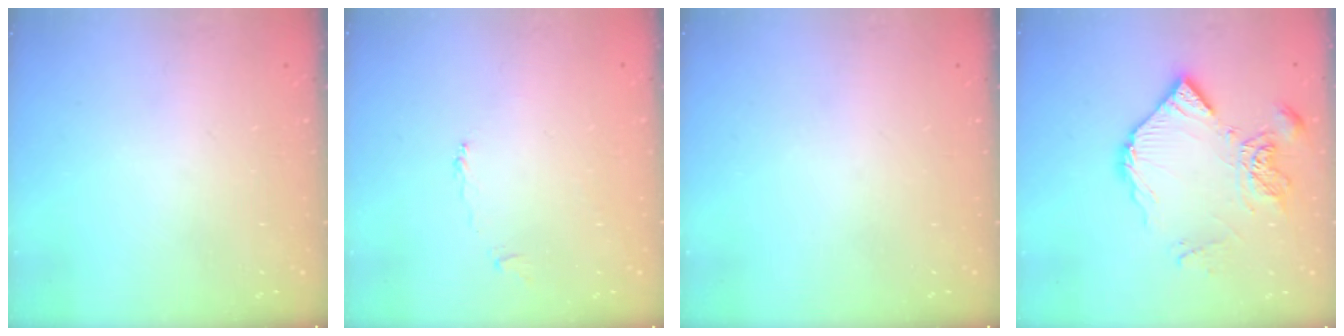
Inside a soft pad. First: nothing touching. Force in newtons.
{"total": 1.9, "press": 1.9, "slide": 0.4}
{"total": 0.0}
{"total": 12.0, "press": 11.9, "slide": 1.3}